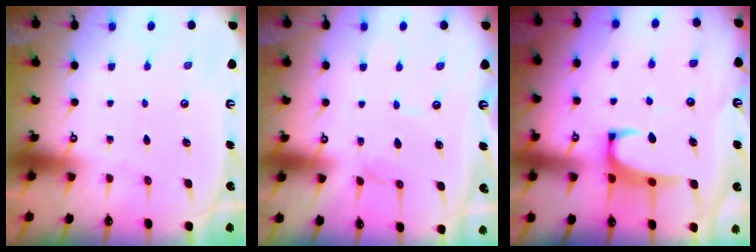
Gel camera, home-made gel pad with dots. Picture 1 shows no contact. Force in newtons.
{"total": 1.8, "press": 1.8, "slide": 0.1}
{"total": 2.4, "press": 2.3, "slide": 0.8}